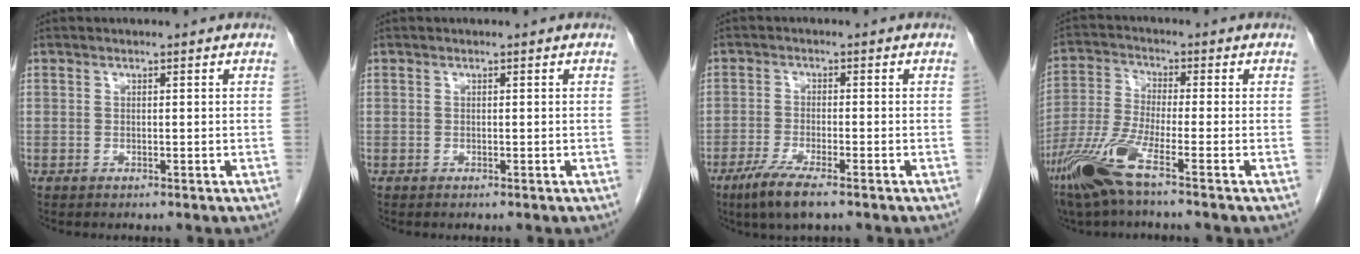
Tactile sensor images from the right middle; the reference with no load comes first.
{"total": 0.0}
{"total": 5.9, "force": [-3.9, 0.6, 4.4], "torque": [-0.089, -0.015, -0.070]}
{"total": 9.2, "force": [-5.6, 0.1, 7.3], "torque": [-0.167, -0.023, -0.118]}